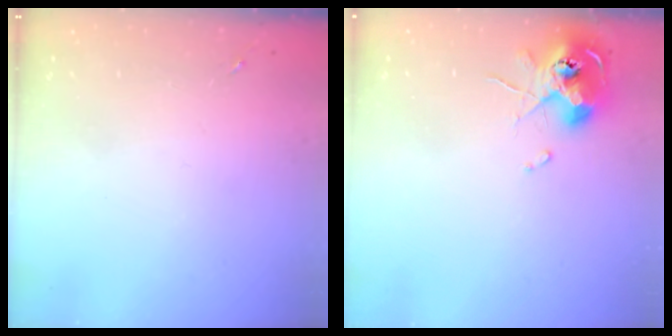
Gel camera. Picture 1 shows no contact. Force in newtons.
{"total": 10.2, "press": 10.1, "slide": 1.4}